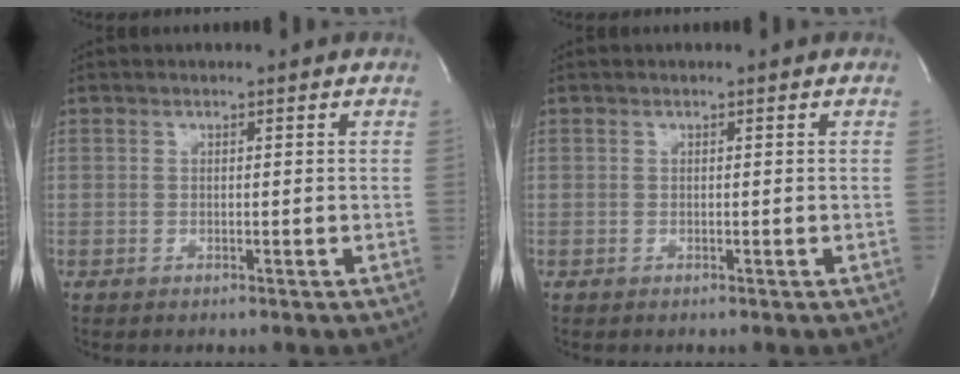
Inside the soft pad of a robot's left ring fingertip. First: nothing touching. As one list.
[{"total": 0.0}]